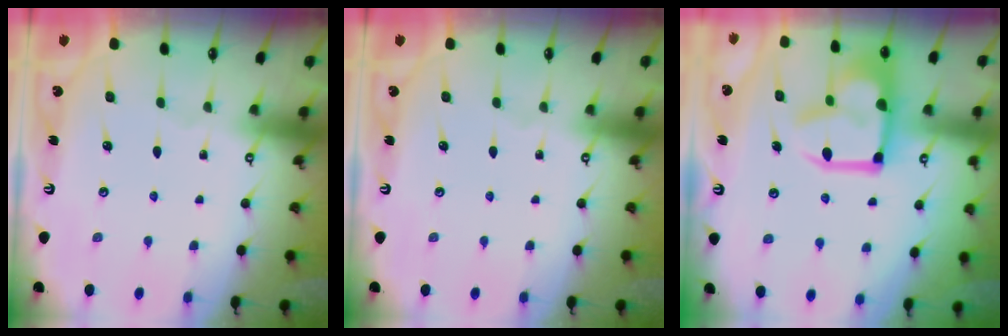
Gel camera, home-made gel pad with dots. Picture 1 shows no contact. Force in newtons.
{"total": 0.0}
{"total": 16.6, "press": 16.6, "slide": 1.3}